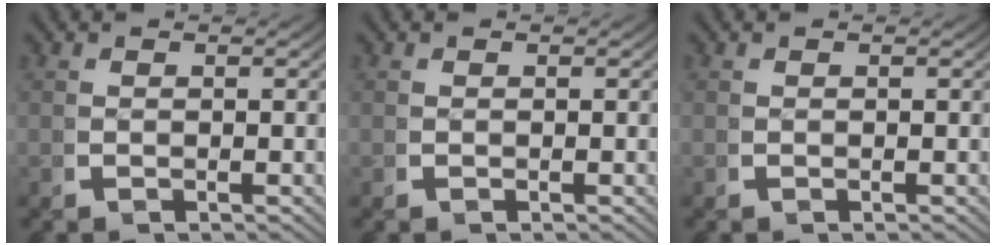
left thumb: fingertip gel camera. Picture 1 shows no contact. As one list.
[{"total": 0.0}, {"total": 0.0}]